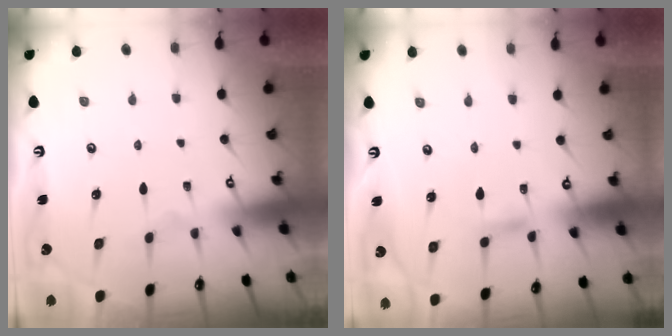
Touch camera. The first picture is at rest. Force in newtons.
{"total": 3.3, "press": 3.3, "slide": 0.2}